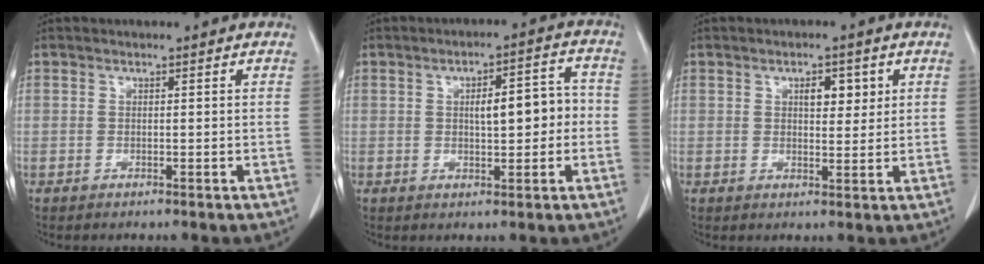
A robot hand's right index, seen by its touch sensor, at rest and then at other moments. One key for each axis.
{"total": 6.7, "fx": -0.1, "fy": 2.3, "fz": 6.3, "tx": -0.092, "ty": 0.025, "tz": 0.003}
{"total": 3.7, "fx": 1.4, "fy": 1.7, "fz": 3.0, "tx": -0.043, "ty": 0.002, "tz": 0.022}